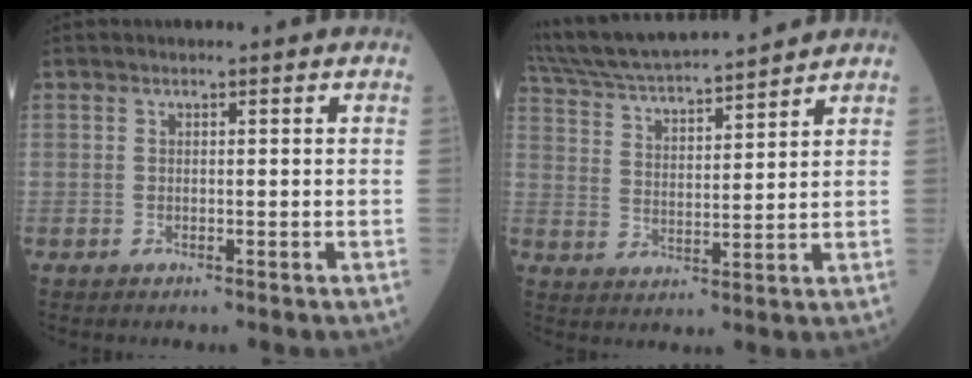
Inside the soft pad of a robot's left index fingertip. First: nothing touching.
{"total": 16.0, "force": [14.9, 1.0, 5.8], "torque": [-0.113, 0.025, 0.256]}